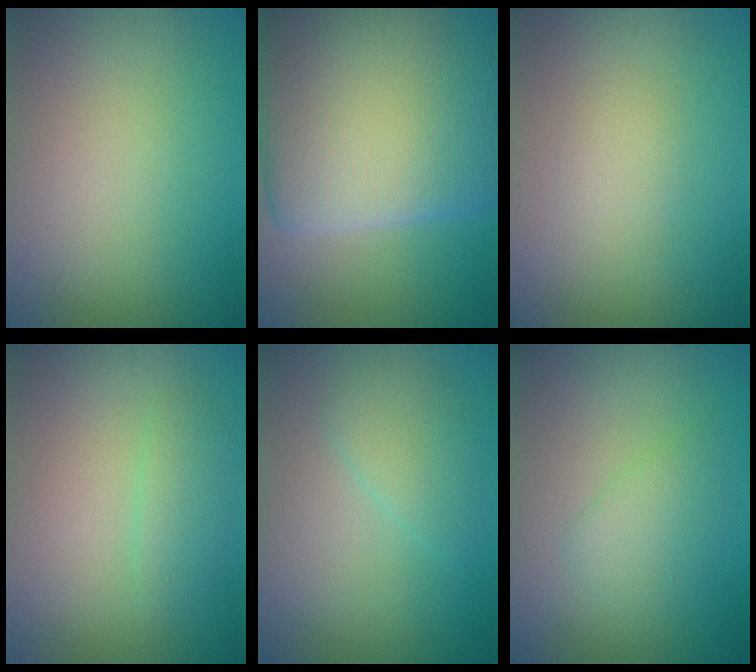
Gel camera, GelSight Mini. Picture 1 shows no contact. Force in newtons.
{"total": 20.5, "press": 20.5, "slide": 0.6}
{"total": 1.1, "press": 1.1, "slide": 0.1}
{"total": 1.6, "press": 1.6, "slide": 0.0}
{"total": 2.3, "press": 2.3, "slide": 0.2}
{"total": 2.2, "press": 2.2, "slide": 0.2}